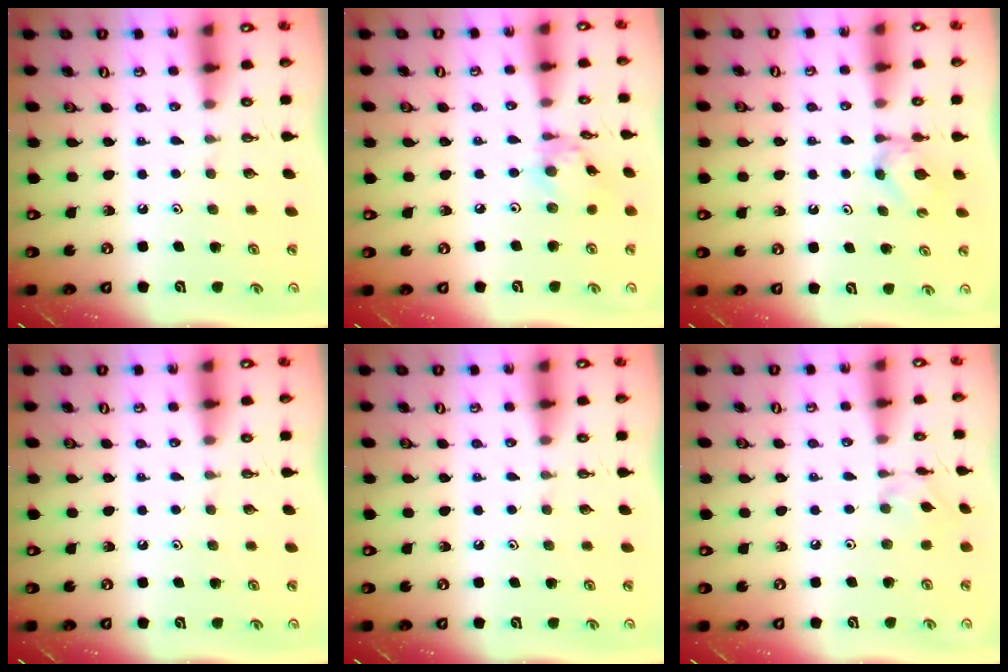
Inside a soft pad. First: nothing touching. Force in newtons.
{"total": 5.1, "press": 5.1, "slide": 0.2}
{"total": 3.7, "press": 3.6, "slide": 0.6}
{"total": 0.0}
{"total": 0.0}
{"total": 2.1, "press": 2.1, "slide": 0.3}